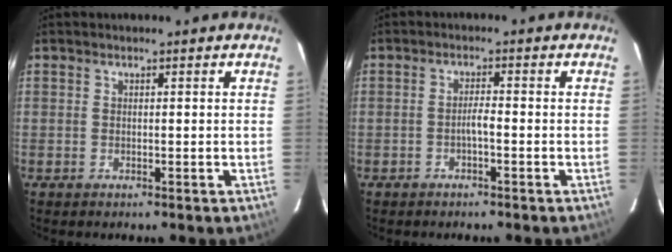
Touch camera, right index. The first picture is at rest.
{"total": 1.8, "force": [-1.0, 0.1, 1.5], "torque": [-0.028, 0.005, -0.017]}